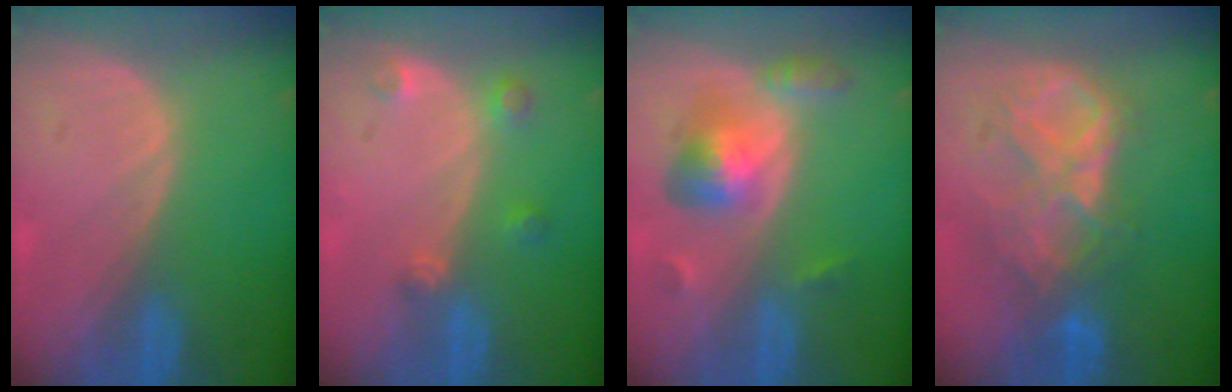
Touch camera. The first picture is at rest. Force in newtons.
{"total": 2.7, "press": 2.7, "slide": 0.3}
{"total": 6.3, "press": 5.7, "slide": 2.6}
{"total": 8.7, "press": 7.7, "slide": 4.1}